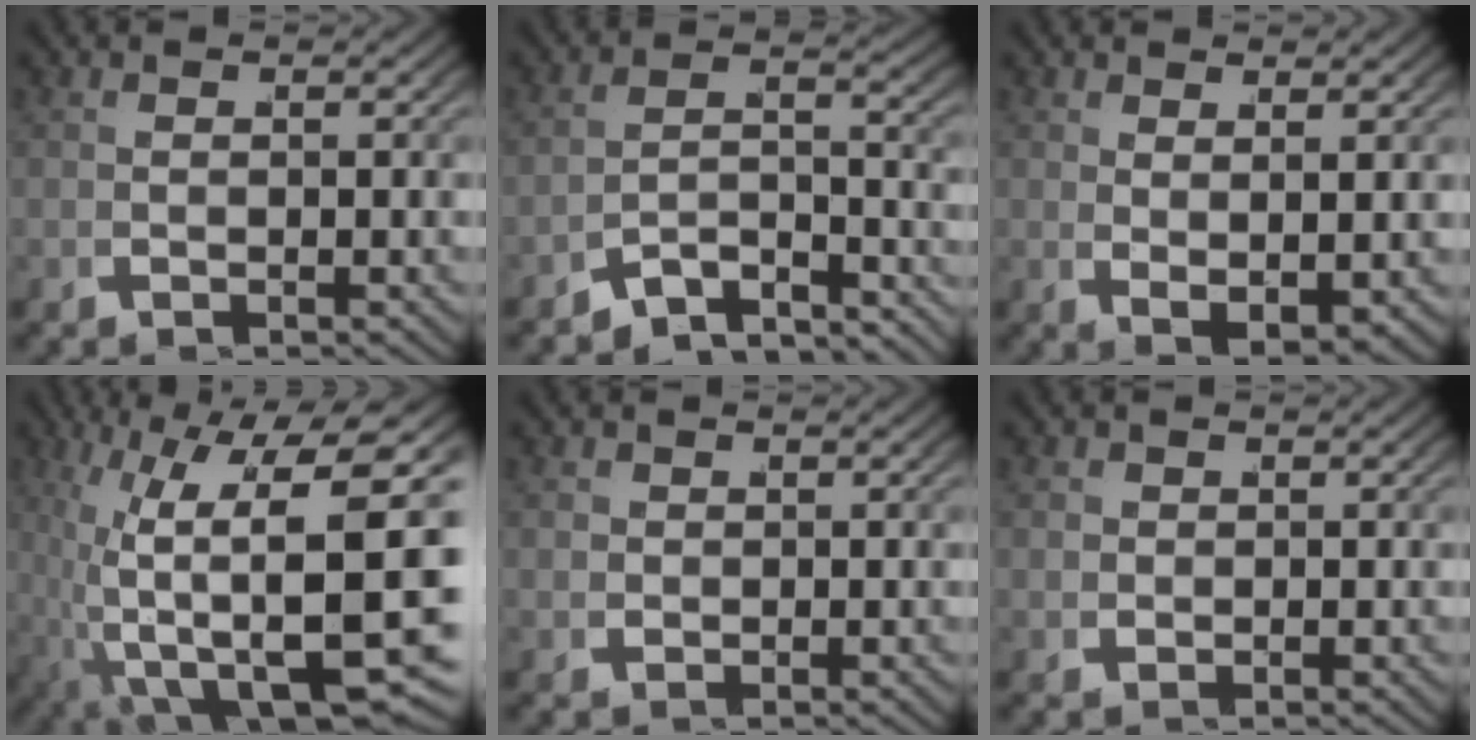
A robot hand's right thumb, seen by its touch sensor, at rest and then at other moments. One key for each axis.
{"total": 6.4, "fx": -4.3, "fy": 3.0, "fz": 3.7, "tx": -0.065, "ty": -0.024, "tz": -0.064}
{"total": 3.2, "fx": 1.3, "fy": 1.7, "fz": 2.4, "tx": -0.050, "ty": -0.012, "tz": 0.034}
{"total": 17.8, "fx": -2.2, "fy": 9.4, "fz": 14.9, "tx": -0.275, "ty": -0.067, "tz": 0.008}
{"total": 1.5, "fx": 0.5, "fy": 1.3, "fz": 0.4, "tx": -0.012, "ty": -0.004, "tz": 0.010}
{"total": 1.8, "fx": 0.5, "fy": 1.6, "fz": 0.5, "tx": -0.016, "ty": -0.003, "tz": 0.010}